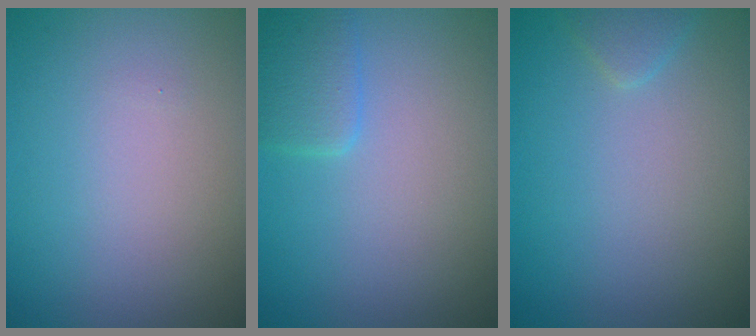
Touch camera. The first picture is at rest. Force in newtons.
{"total": 2.1, "press": 2.1, "slide": 0.1}
{"total": 1.1, "press": 1.1, "slide": 0.1}